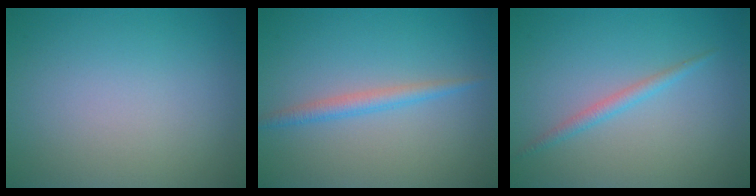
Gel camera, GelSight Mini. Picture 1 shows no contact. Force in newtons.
{"total": 1.8, "press": 1.8, "slide": 0.1}
{"total": 1.4, "press": 1.4, "slide": 0.1}